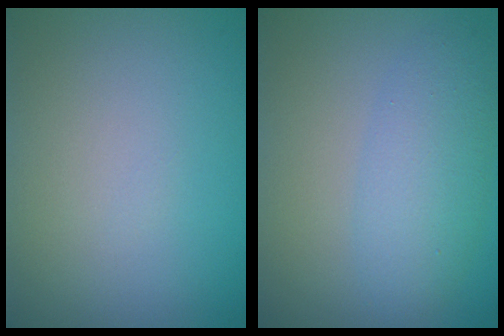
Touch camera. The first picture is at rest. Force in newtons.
{"total": 3.7, "press": 3.7, "slide": 0.1}